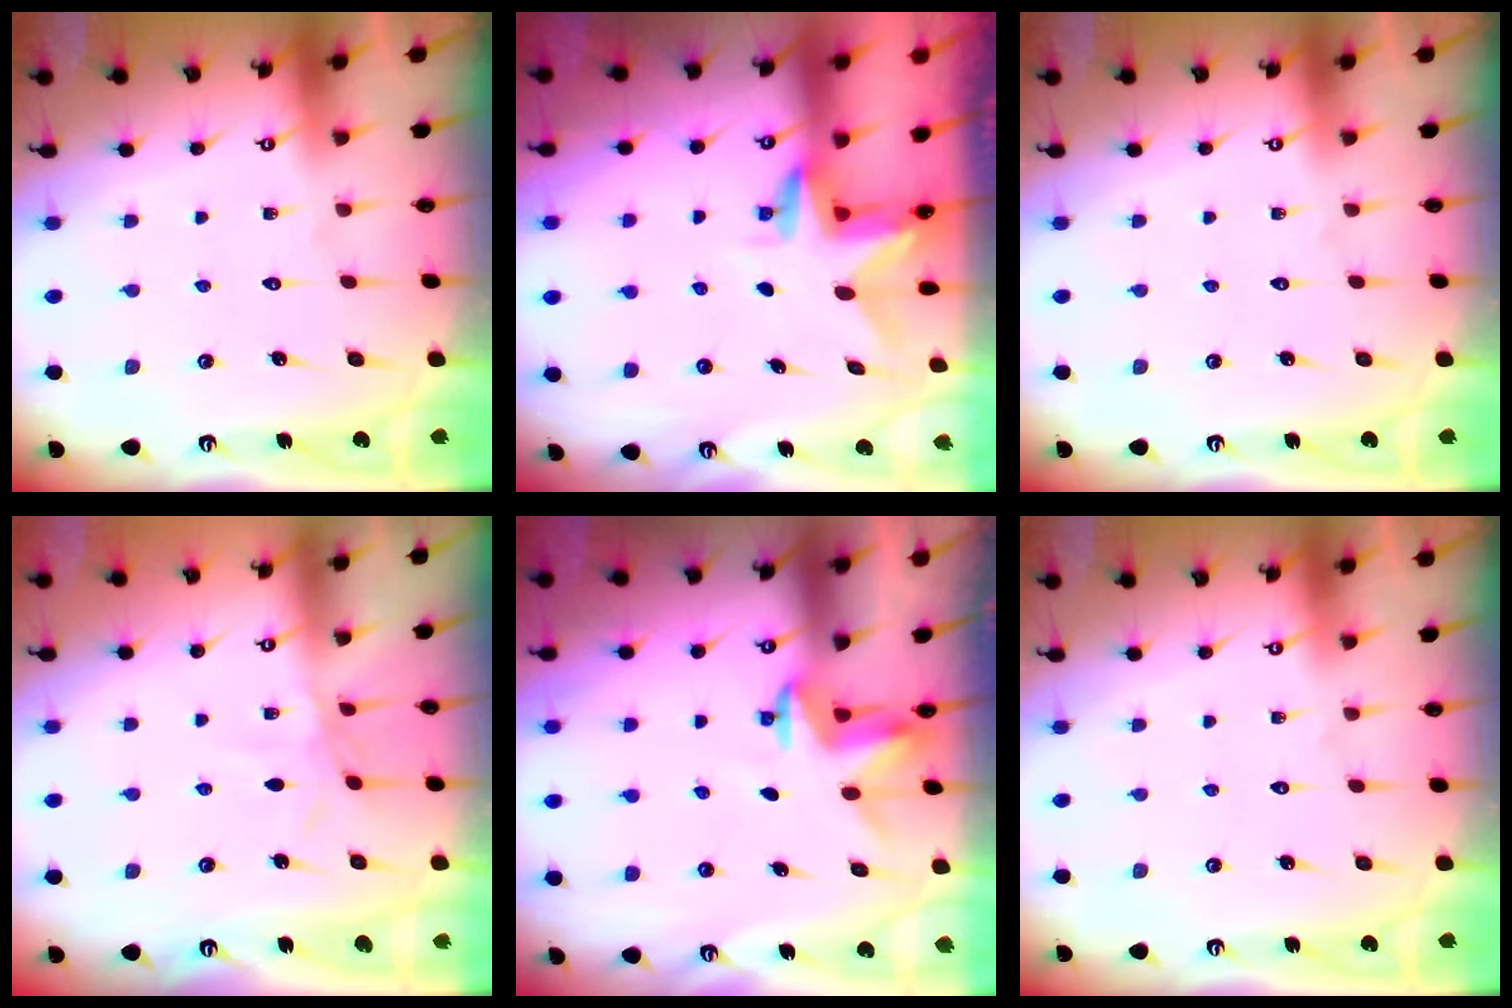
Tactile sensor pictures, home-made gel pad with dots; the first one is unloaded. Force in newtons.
{"total": 3.1, "press": 3.0, "slide": 0.3}
{"total": 0.0}
{"total": 3.0, "press": 3.0, "slide": 0.1}
{"total": 3.4, "press": 3.4, "slide": 0.2}
{"total": 0.0}